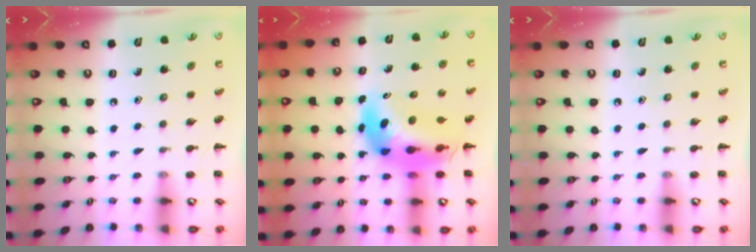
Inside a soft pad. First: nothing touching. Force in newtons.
{"total": 9.2, "press": 8.7, "slide": 2.9}
{"total": 0.0}